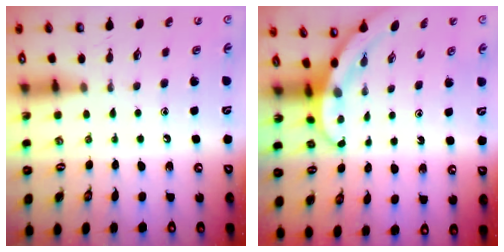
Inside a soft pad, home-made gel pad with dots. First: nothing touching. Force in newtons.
{"total": 3.6, "press": 3.6, "slide": 0.1}